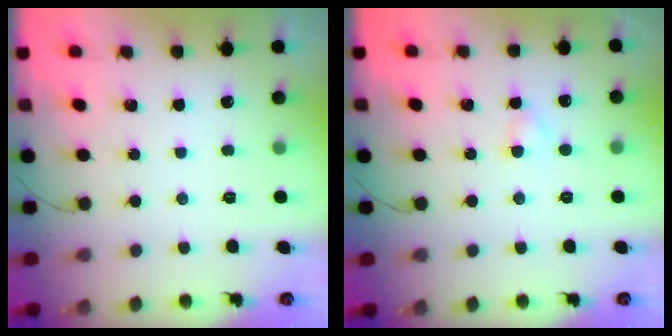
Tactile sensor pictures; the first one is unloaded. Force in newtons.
{"total": 2.7, "press": 2.5, "slide": 1.1}